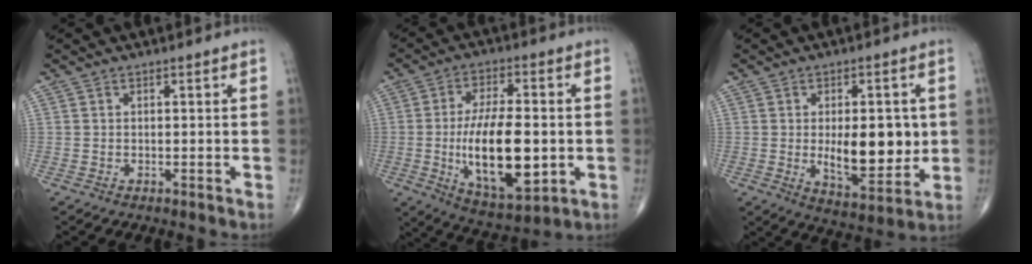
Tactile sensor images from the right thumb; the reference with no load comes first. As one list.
[{"total": 18.2, "force": [-2.3, 7.9, 16.2], "torque": [-0.260, -0.003, -0.026]}, {"total": 13.3, "force": [0.0, 6.2, 11.8], "torque": [-0.139, -0.021, 0.013]}]